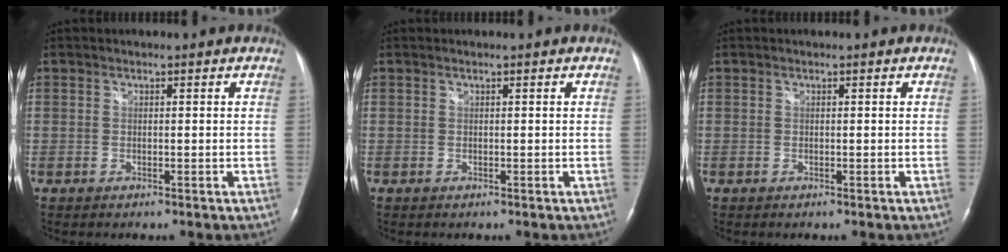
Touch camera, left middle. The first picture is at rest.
{"total": 0.0}
{"total": 0.0}